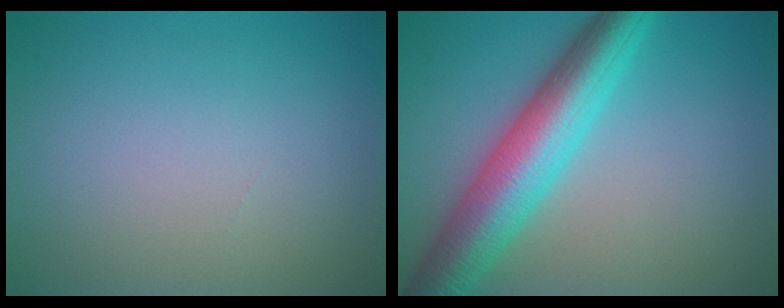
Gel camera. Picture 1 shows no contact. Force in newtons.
{"total": 8.2, "press": 8.2, "slide": 0.2}